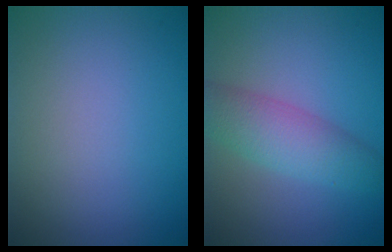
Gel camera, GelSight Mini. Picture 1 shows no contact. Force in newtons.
{"total": 4.5, "press": 4.5, "slide": 0.0}